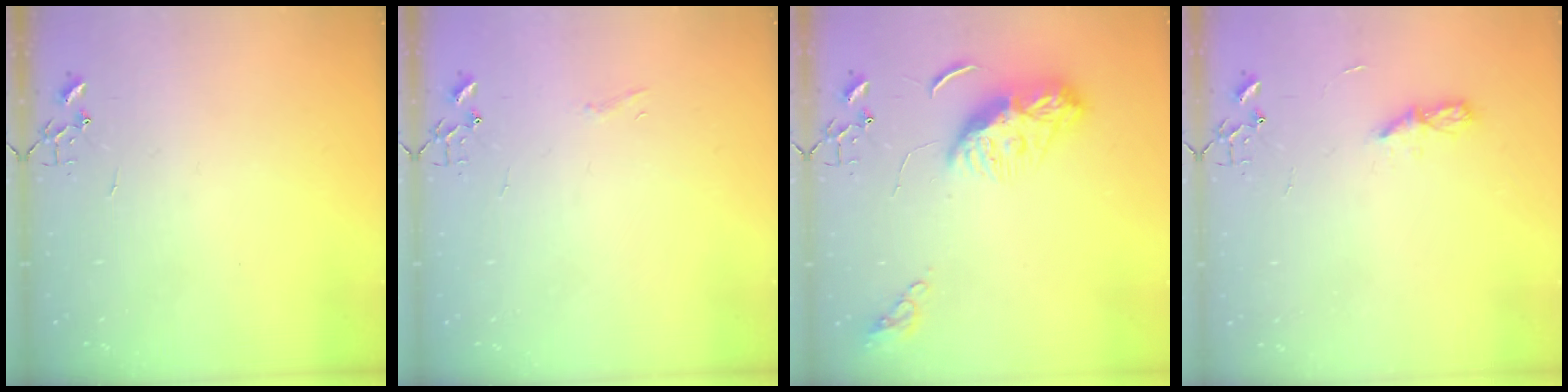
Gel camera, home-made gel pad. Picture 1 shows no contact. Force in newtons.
{"total": 4.2, "press": 4.2, "slide": 0.3}
{"total": 9.9, "press": 9.8, "slide": 1.1}
{"total": 5.1, "press": 5.0, "slide": 0.6}